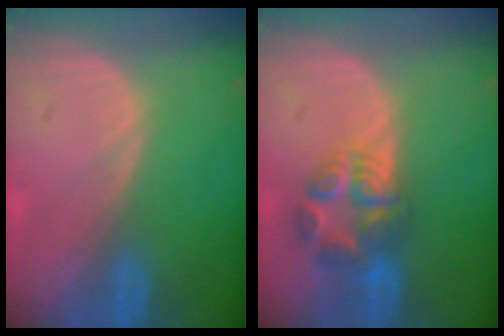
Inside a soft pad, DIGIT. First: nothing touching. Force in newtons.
{"total": 6.7, "press": 6.4, "slide": 1.8}